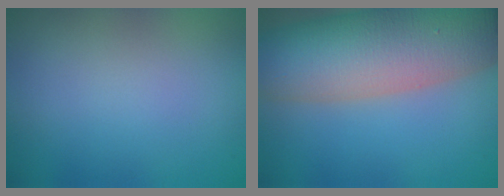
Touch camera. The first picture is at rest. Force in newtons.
{"total": 12.3, "press": 12.2, "slide": 0.9}